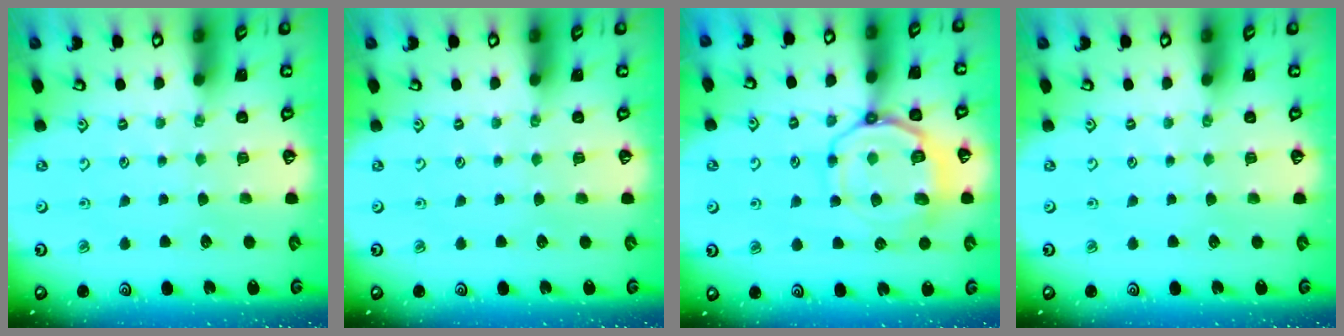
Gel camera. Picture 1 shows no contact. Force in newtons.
{"total": 0.0}
{"total": 12.6, "press": 12.5, "slide": 1.4}
{"total": 0.0}